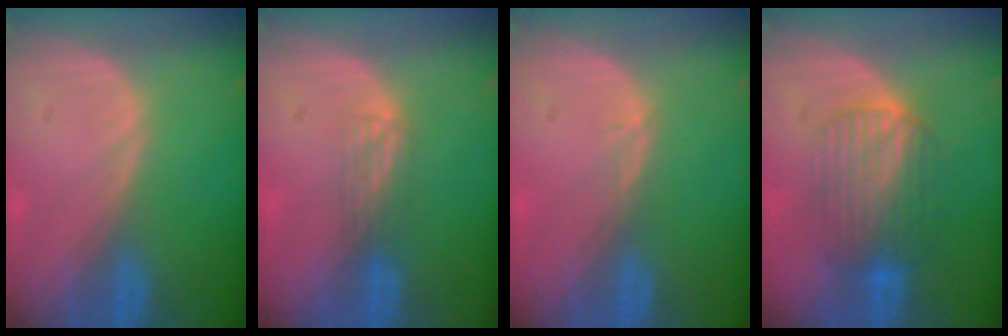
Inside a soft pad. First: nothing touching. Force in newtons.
{"total": 2.2, "press": 1.8, "slide": 1.2}
{"total": 0.6, "press": 0.4, "slide": 0.4}
{"total": 6.6, "press": 6.5, "slide": 1.3}